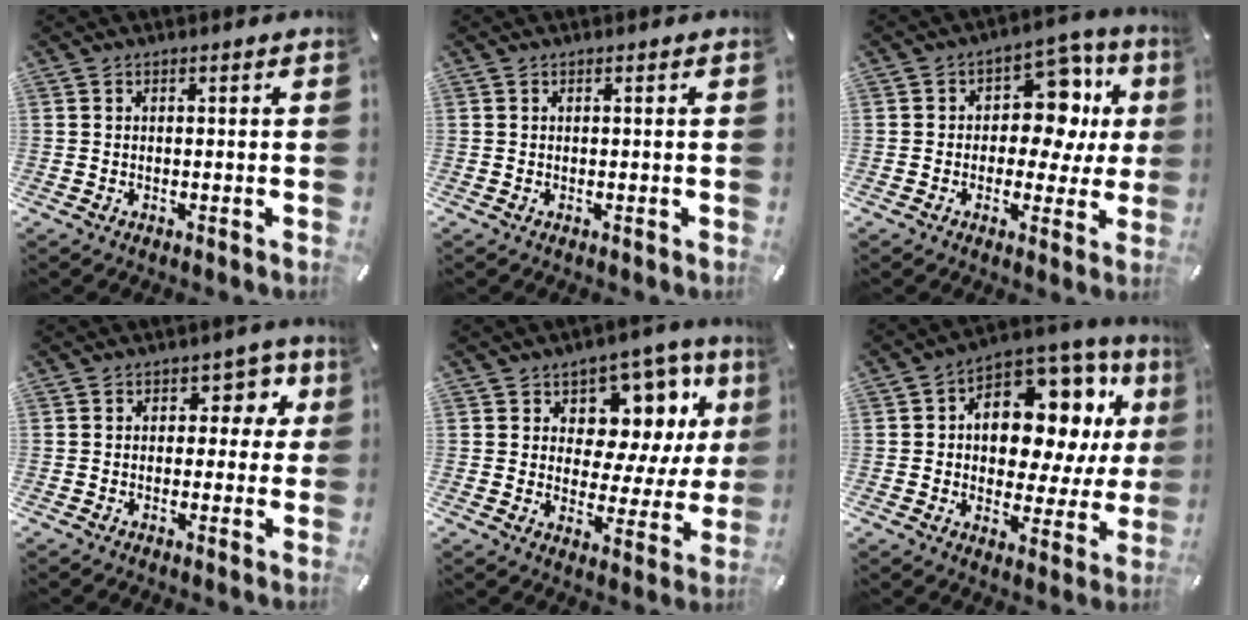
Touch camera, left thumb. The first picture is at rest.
{"total": 0.0}
{"total": 12.7, "force": [3.1, 8.9, 8.6], "torque": [-0.113, -0.020, 0.053]}
{"total": 5.9, "force": [1.5, 4.4, 3.6], "torque": [-0.032, -0.004, 0.016]}
{"total": 10.9, "force": [5.7, 7.7, 5.1], "torque": [-0.062, -0.057, 0.099]}
{"total": 15.4, "force": [4.6, 10.6, 10.2], "torque": [-0.141, -0.038, 0.084]}